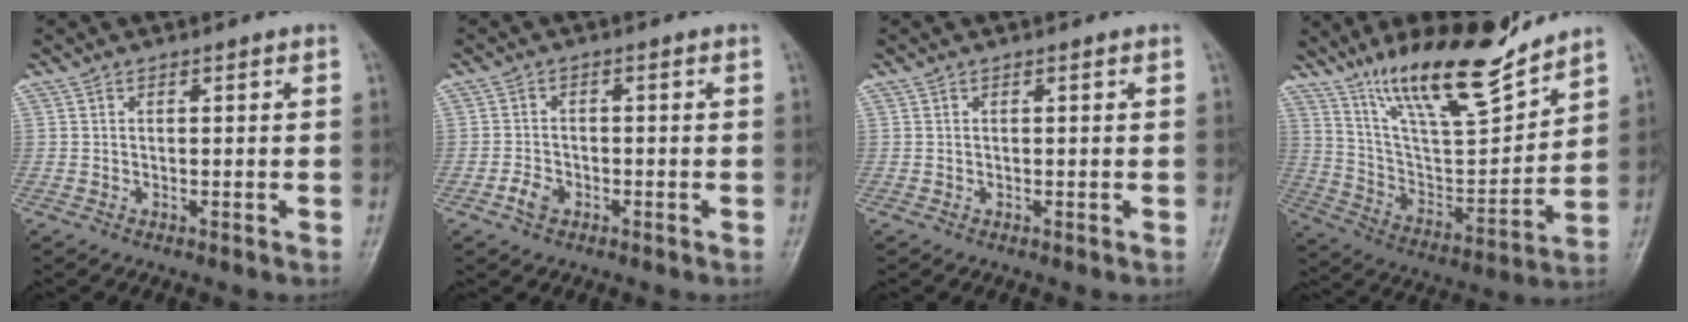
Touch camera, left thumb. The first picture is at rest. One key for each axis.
{"total": 2.8, "fx": -1.5, "fy": 1.9, "fz": 1.5, "tx": -0.026, "ty": 0.009, "tz": -0.028}
{"total": 0.0}
{"total": 19.2, "fx": 15.0, "fy": 4.2, "fz": 11.2, "tx": -0.156, "ty": -0.087, "tz": 0.271}